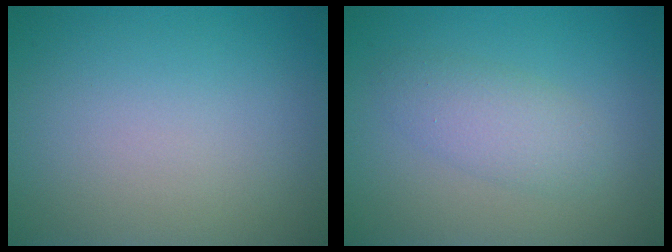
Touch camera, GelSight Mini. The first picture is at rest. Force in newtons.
{"total": 2.8, "press": 2.8, "slide": 0.1}